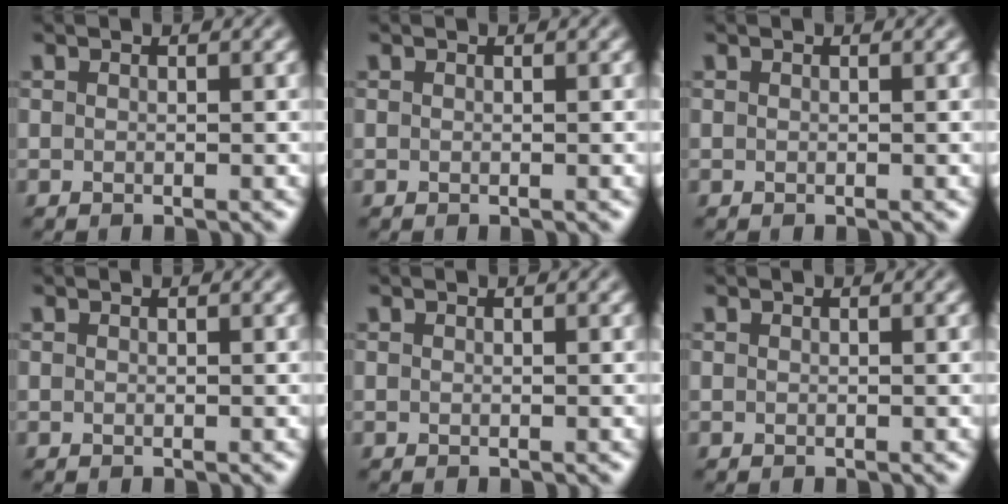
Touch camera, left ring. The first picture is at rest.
{"total": 0.0}
{"total": 0.0}
{"total": 0.0}
{"total": 0.0}
{"total": 0.0}